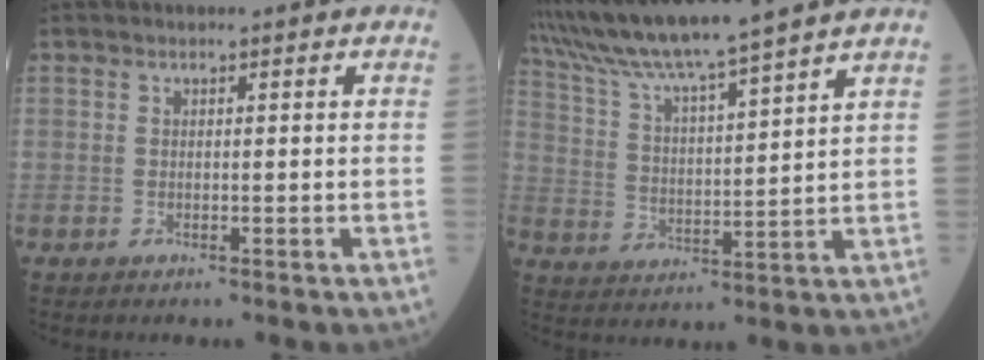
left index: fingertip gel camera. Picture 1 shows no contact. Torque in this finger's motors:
{"motor_torque": [0.43, -0.33, 1.05, 0.21]}